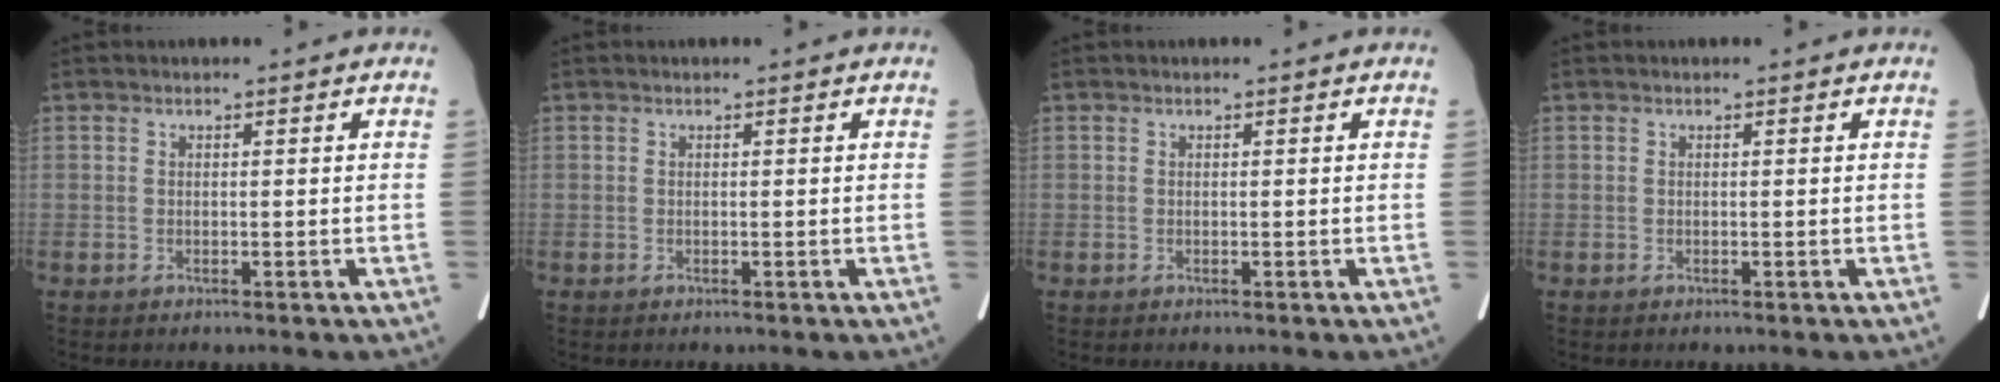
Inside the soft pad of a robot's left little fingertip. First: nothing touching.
{"total": 0.0}
{"total": 0.0}
{"total": 0.0}